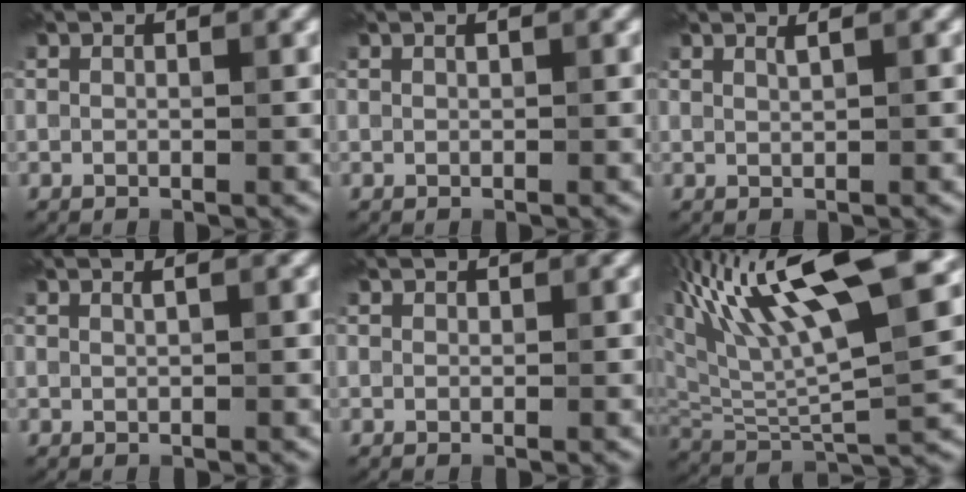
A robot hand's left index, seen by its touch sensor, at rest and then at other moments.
{"total": 0.6, "force": [0.5, 0.2, 0.2], "torque": [0.001, 0.008, 0.006]}
{"total": 0.7, "force": [0.4, -0.5, -0.3], "torque": [-0.003, 0.002, 0.017]}
{"total": 0.7, "force": [0.6, 0.1, 0.2], "torque": [0.001, 0.009, 0.006]}
{"total": 1.1, "force": [0.5, -0.6, -0.8], "torque": [0.005, 0.001, 0.018]}
{"total": 11.7, "force": [5.1, 3.3, 10.0], "torque": [-0.200, 0.009, 0.114]}